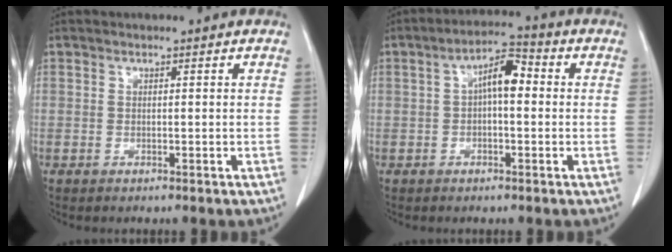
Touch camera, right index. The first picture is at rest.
{"total": 6.0, "force": [0.5, 2.1, 5.6], "torque": [-0.099, 0.028, 0.004]}